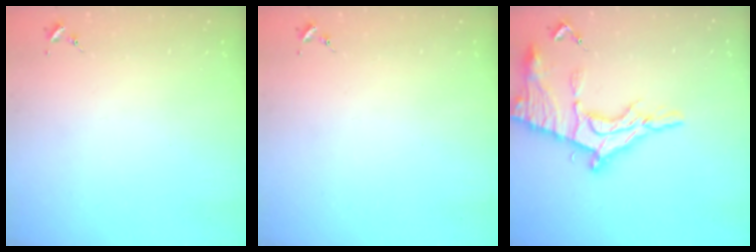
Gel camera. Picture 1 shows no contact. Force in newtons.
{"total": 0.0}
{"total": 20.7, "press": 20.6, "slide": 2.0}